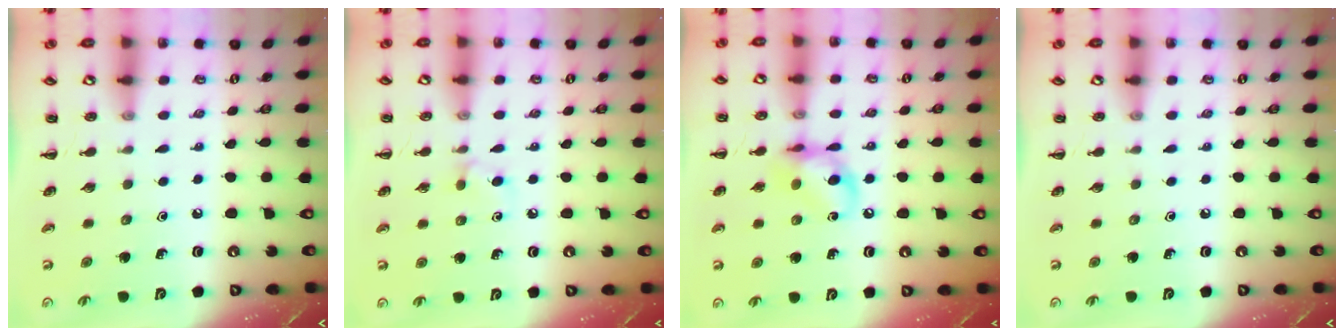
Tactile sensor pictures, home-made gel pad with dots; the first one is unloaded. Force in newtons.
{"total": 4.6, "press": 4.3, "slide": 1.6}
{"total": 10.9, "press": 10.8, "slide": 1.7}
{"total": 0.0}